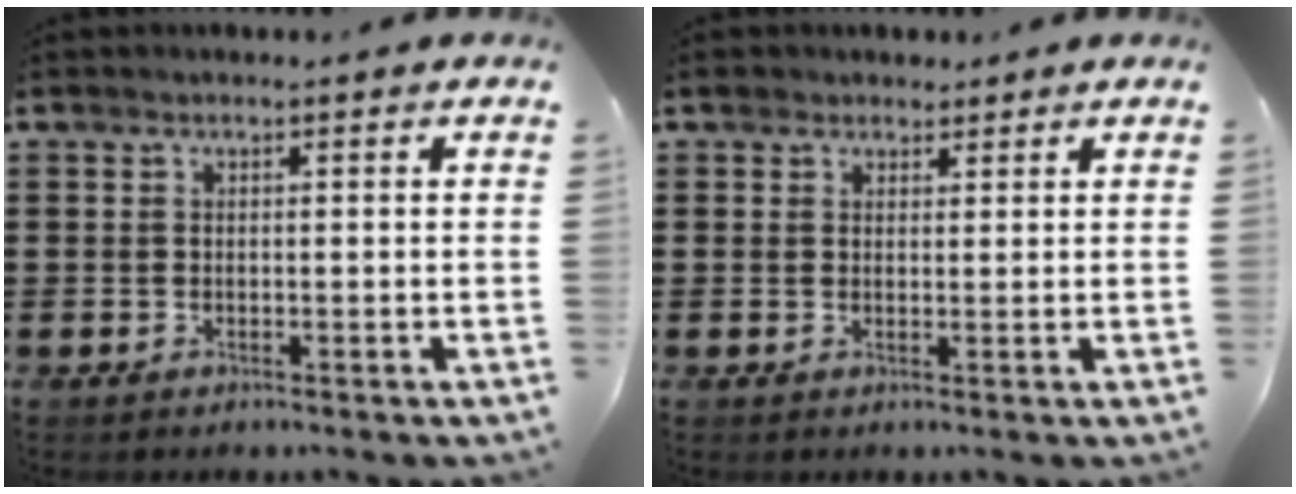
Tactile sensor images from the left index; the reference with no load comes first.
{"total": 2.1, "force": [1.6, 1.3, 0.2], "torque": [-0.002, 0.005, 0.028]}